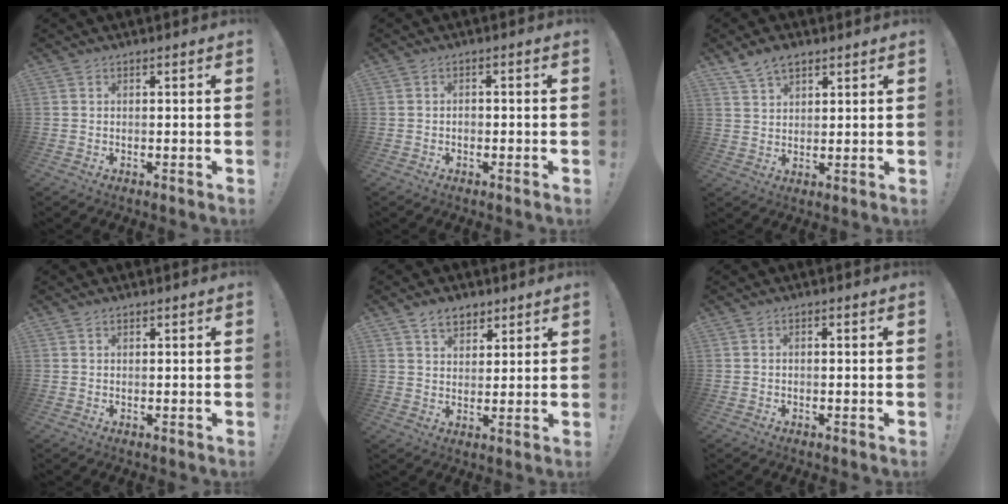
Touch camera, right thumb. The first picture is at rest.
{"total": 1.2, "force": [-0.8, 0.7, 0.5], "torque": [-0.009, 0.003, -0.015]}
{"total": 6.1, "force": [4.5, 3.2, 2.6], "torque": [-0.047, -0.018, 0.085]}
{"total": 0.6, "force": [0.5, 0.2, 0.2], "torque": [0.002, -0.003, 0.009]}
{"total": 6.7, "force": [4.4, 4.4, 2.6], "torque": [-0.039, -0.017, 0.082]}
{"total": 0.8, "force": [-0.5, 0.2, 0.6], "torque": [-0.012, 0.002, -0.009]}